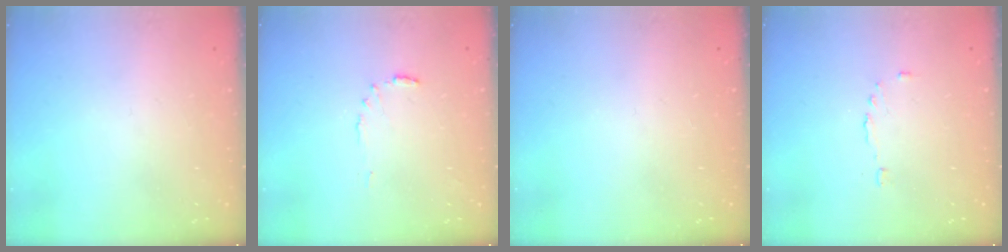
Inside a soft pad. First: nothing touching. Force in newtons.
{"total": 4.5, "press": 4.5, "slide": 0.7}
{"total": 1.5, "press": 1.5, "slide": 0.1}
{"total": 3.7, "press": 3.6, "slide": 0.6}